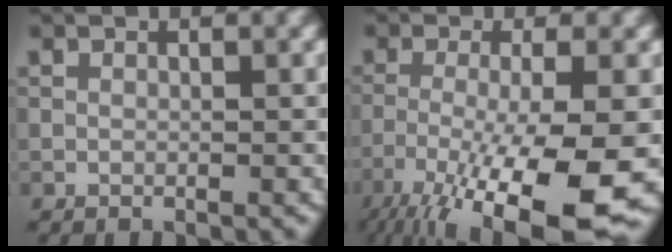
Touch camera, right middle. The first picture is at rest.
{"total": 12.1, "force": [-6.3, 2.5, 10.0], "torque": [-0.179, -0.022, -0.100]}